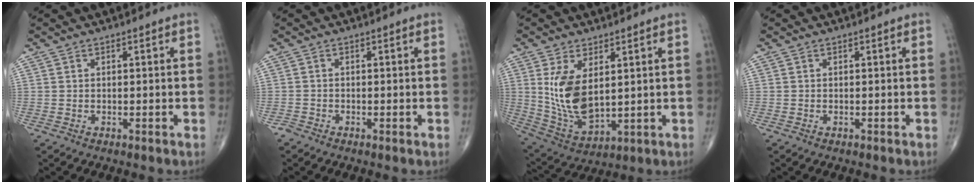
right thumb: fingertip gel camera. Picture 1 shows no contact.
{"total": 1.0, "force": [-0.9, 0.3, 0.3], "torque": [-0.006, -0.003, -0.022]}
{"total": 11.7, "force": [2.6, 6.1, 9.6], "torque": [-0.175, -0.022, 0.070]}
{"total": 0.0}